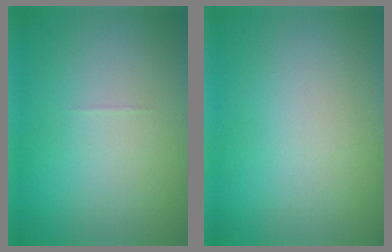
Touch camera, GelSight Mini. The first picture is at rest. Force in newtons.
{"total": 0.0}